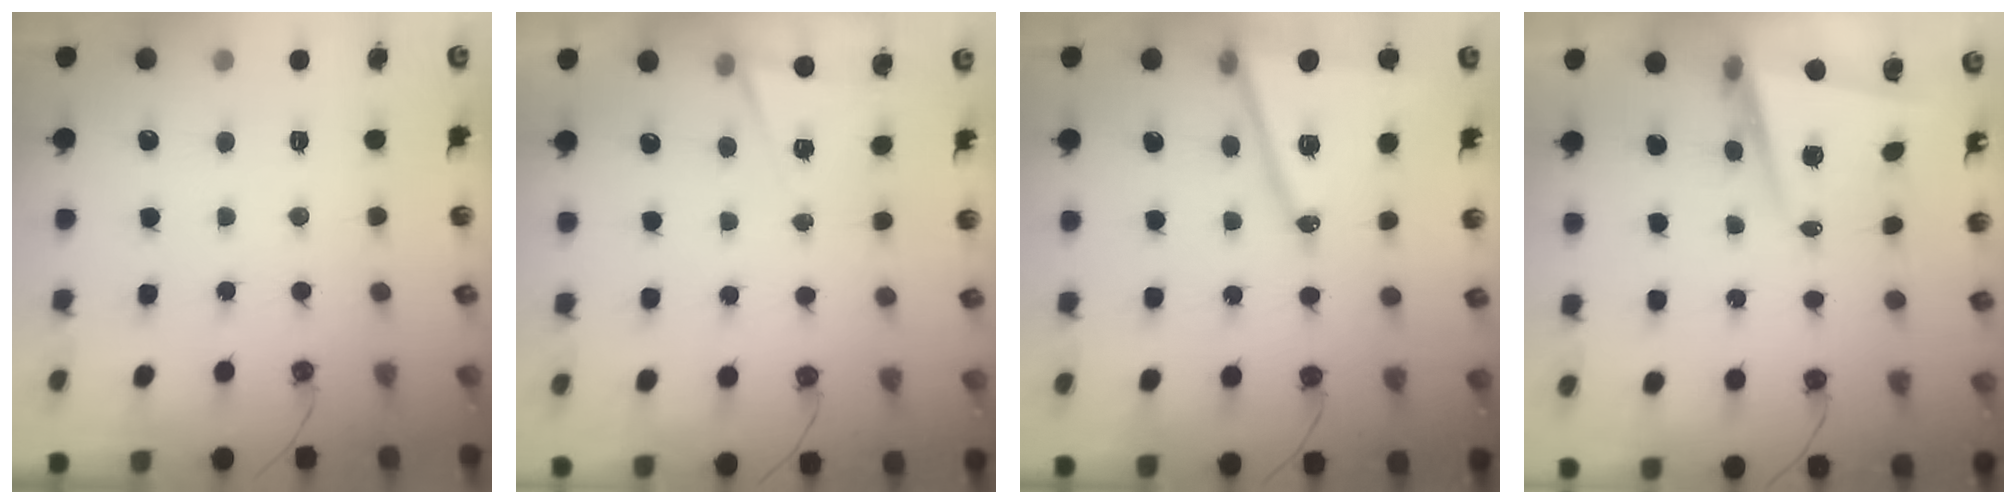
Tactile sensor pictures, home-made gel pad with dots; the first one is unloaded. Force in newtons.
{"total": 5.1, "press": 2.4, "slide": 4.5}
{"total": 15.4, "press": 14.9, "slide": 3.9}
{"total": 6.8, "press": 6.8, "slide": 1.1}